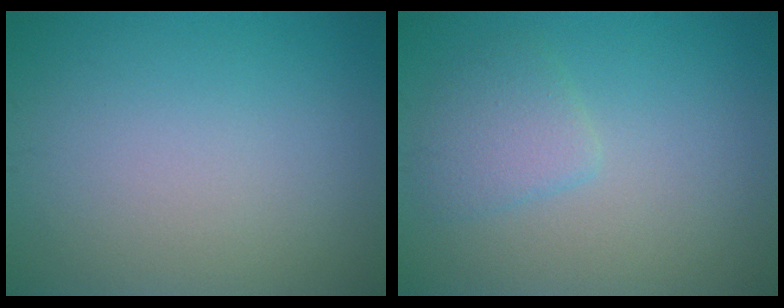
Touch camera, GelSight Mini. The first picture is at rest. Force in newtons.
{"total": 2.4, "press": 2.4, "slide": 0.3}